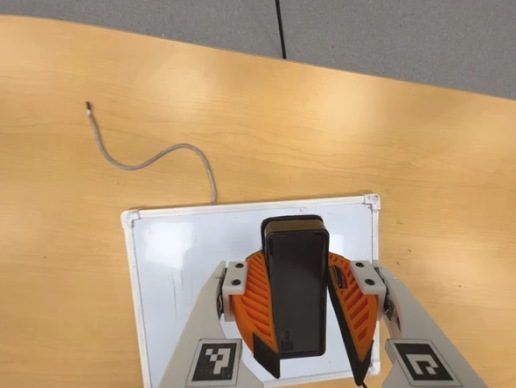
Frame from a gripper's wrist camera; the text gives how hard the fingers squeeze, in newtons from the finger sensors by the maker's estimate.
{"total": 9.1, "left": 9.6, "right": 8.7}